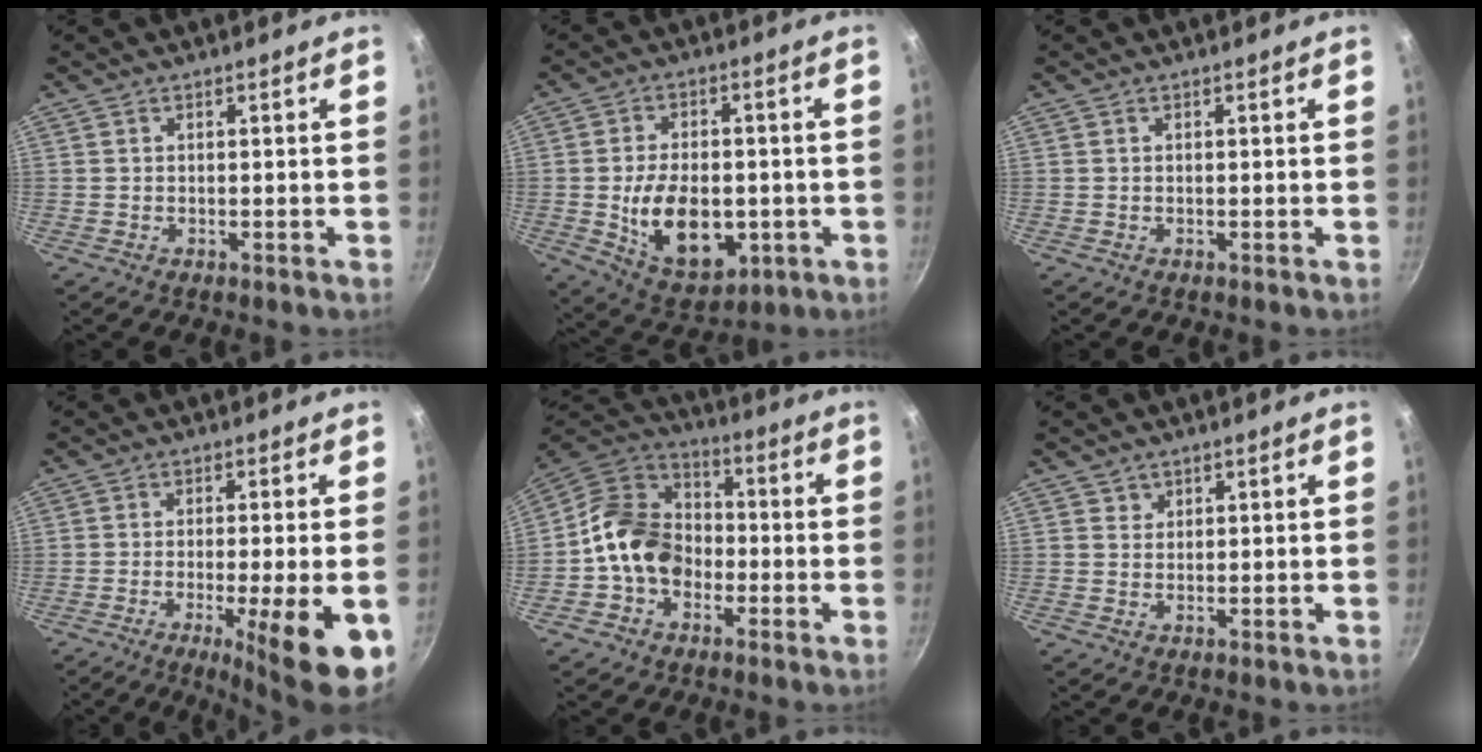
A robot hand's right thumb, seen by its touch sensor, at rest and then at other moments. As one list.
[{"total": 15.2, "force": [-2.5, 9.6, 11.5], "torque": [-0.160, -0.002, -0.023]}, {"total": 0.0}, {"total": 12.7, "force": [-4.5, 1.6, 11.8], "torque": [-0.168, 0.001, -0.063]}, {"total": 13.4, "force": [-3.0, 10.6, 7.6], "torque": [-0.091, 0.041, -0.075]}, {"total": 1.3, "force": [0.8, 1.1, 0.0], "torque": [0.014, 0.003, 0.010]}]